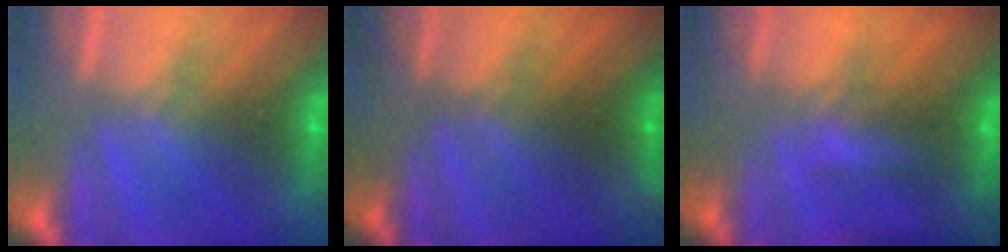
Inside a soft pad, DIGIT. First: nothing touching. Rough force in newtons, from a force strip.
{"total": 1.6}
{"total": 5.5}